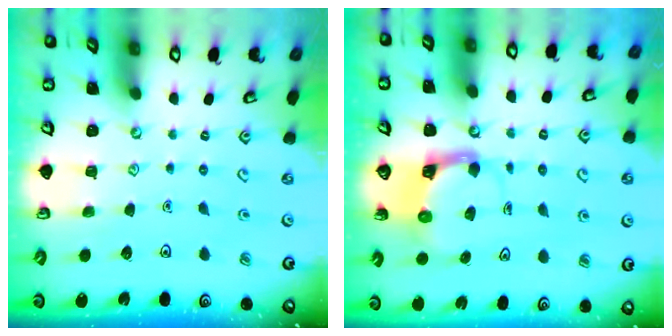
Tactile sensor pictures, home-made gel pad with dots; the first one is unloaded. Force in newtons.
{"total": 4.1, "press": 4.1, "slide": 0.3}